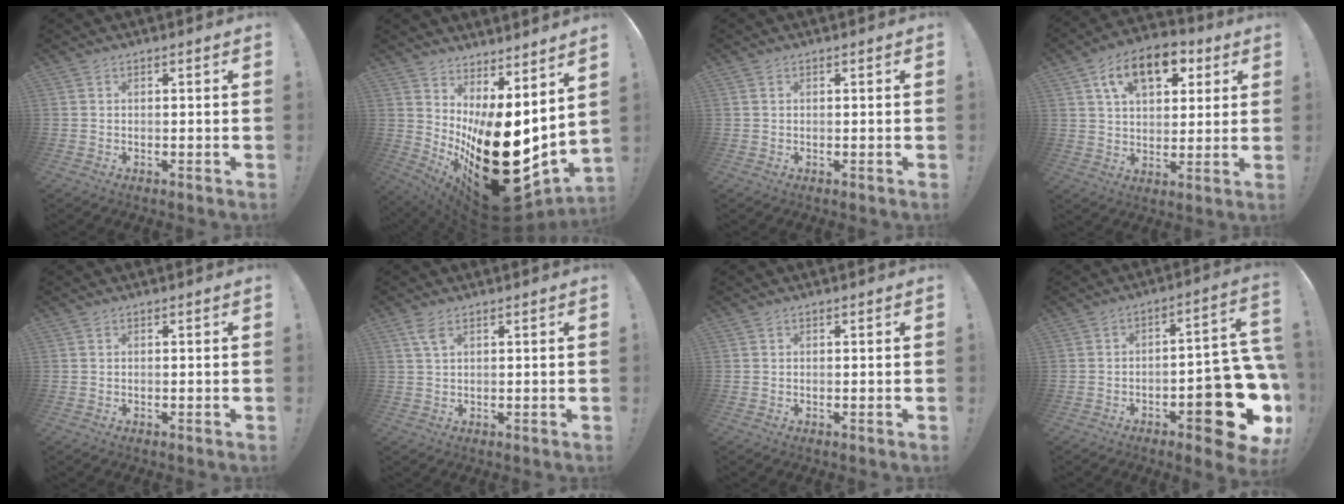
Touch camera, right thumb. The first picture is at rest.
{"total": 24.9, "force": [-5.5, 12.2, 21.0], "torque": [-0.302, -0.002, -0.055]}
{"total": 0.5, "force": [0.2, 0.4, 0.2], "torque": [-0.009, 0.005, 0.006]}
{"total": 14.4, "force": [6.5, 9.1, 9.1], "torque": [-0.143, -0.013, 0.118]}
{"total": 0.0}
{"total": 3.5, "force": [1.7, 1.3, 2.8], "torque": [-0.049, -0.004, 0.030]}
{"total": 0.0}
{"total": 19.7, "force": [-7.9, 7.3, 16.5], "torque": [-0.175, 0.040, -0.111]}